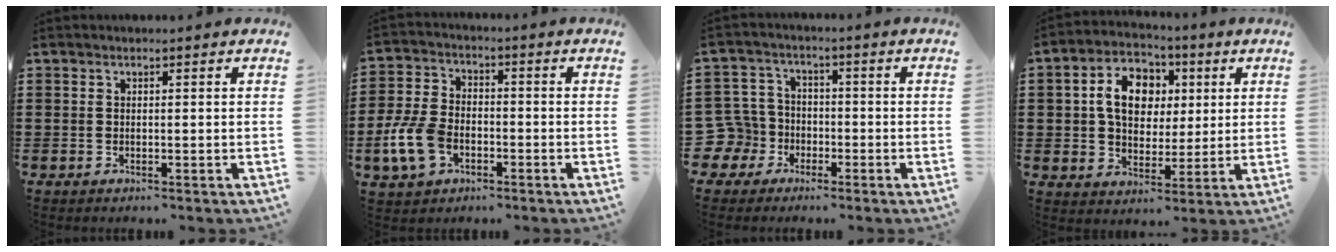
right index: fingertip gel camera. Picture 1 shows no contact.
{"total": 7.9, "force": [-3.0, 5.0, 5.3], "torque": [-0.141, -0.001, -0.062]}
{"total": 7.0, "force": [-2.0, 6.4, 1.8], "torque": [-0.104, -0.005, -0.045]}
{"total": 9.6, "force": [2.1, 7.1, 6.2], "torque": [-0.127, 0.014, 0.032]}